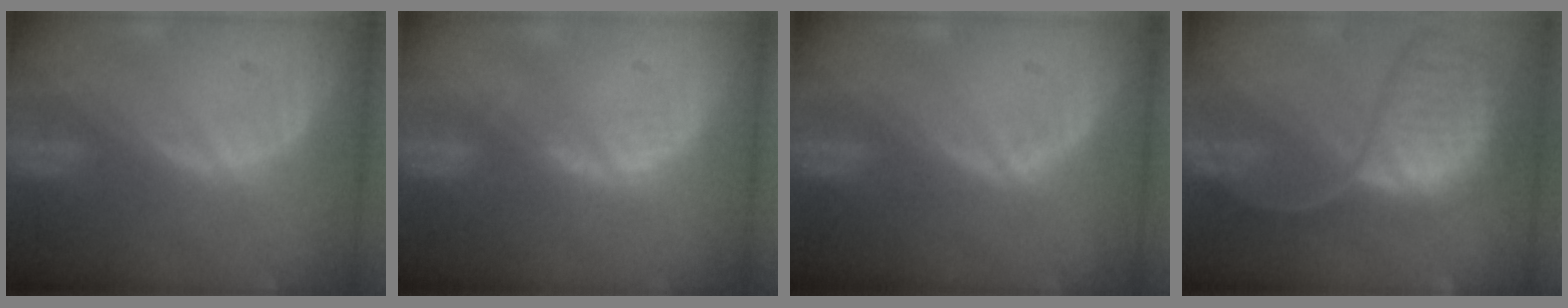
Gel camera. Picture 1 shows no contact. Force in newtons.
{"total": 2.3, "press": 1.8, "slide": 1.5}
{"total": 0.7, "press": 0.6, "slide": 0.2}
{"total": 12.2, "press": 9.9, "slide": 7.1}